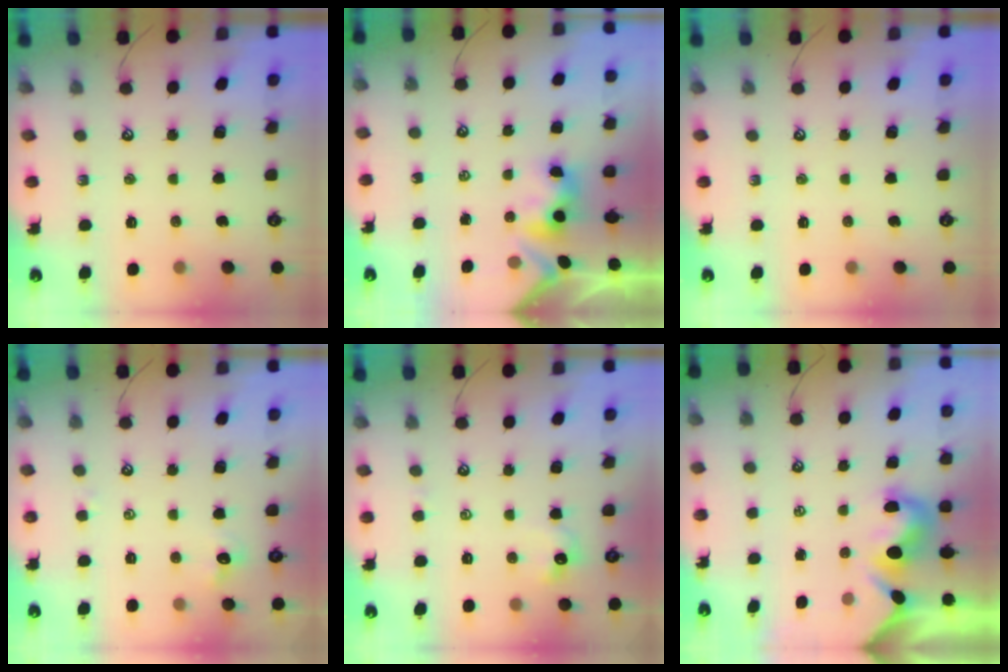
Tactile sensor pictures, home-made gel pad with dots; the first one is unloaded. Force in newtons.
{"total": 3.1, "press": 3.1, "slide": 0.4}
{"total": 0.0}
{"total": 0.9, "press": 0.6, "slide": 0.6}
{"total": 2.4, "press": 2.4, "slide": 0.4}
{"total": 2.0, "press": 1.8, "slide": 0.9}